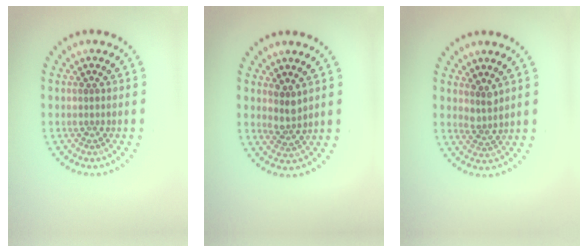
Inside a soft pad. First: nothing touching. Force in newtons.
{"total": 1.7, "press": 1.4, "slide": 1.0}
{"total": 1.8, "press": 1.2, "slide": 1.3}